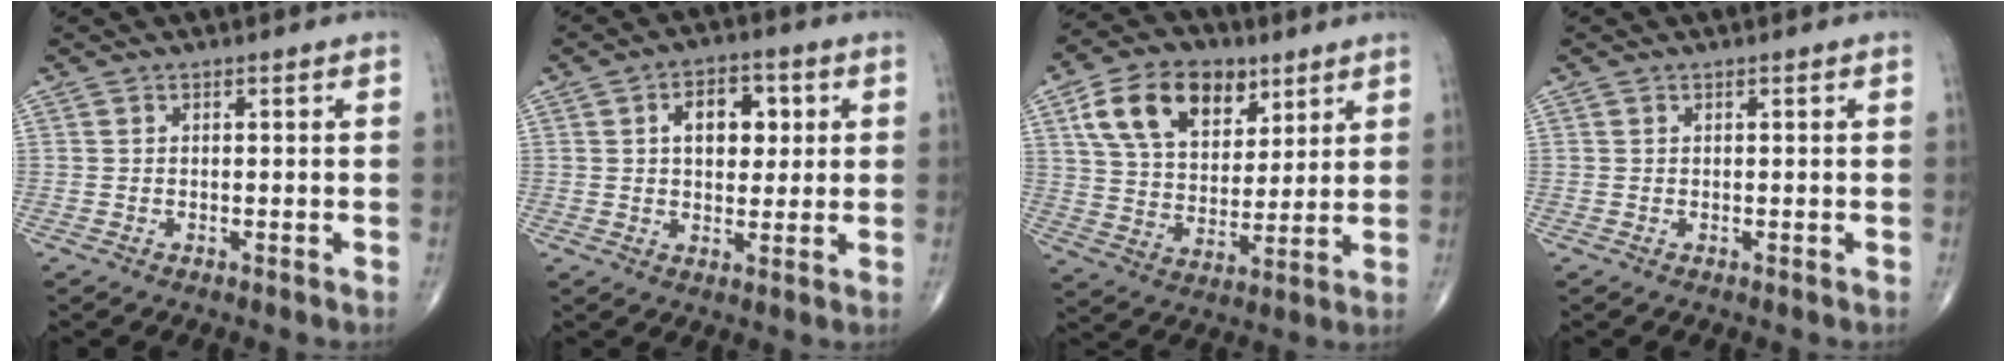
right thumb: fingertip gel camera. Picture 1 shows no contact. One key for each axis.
{"total": 8.7, "fx": 2.0, "fy": 5.6, "fz": 6.4, "tx": -0.058, "ty": 0.002, "tz": 0.029}
{"total": 16.6, "fx": 7.9, "fy": 10.7, "fz": 10.0, "tx": -0.143, "ty": -0.021, "tz": 0.144}
{"total": 0.0}